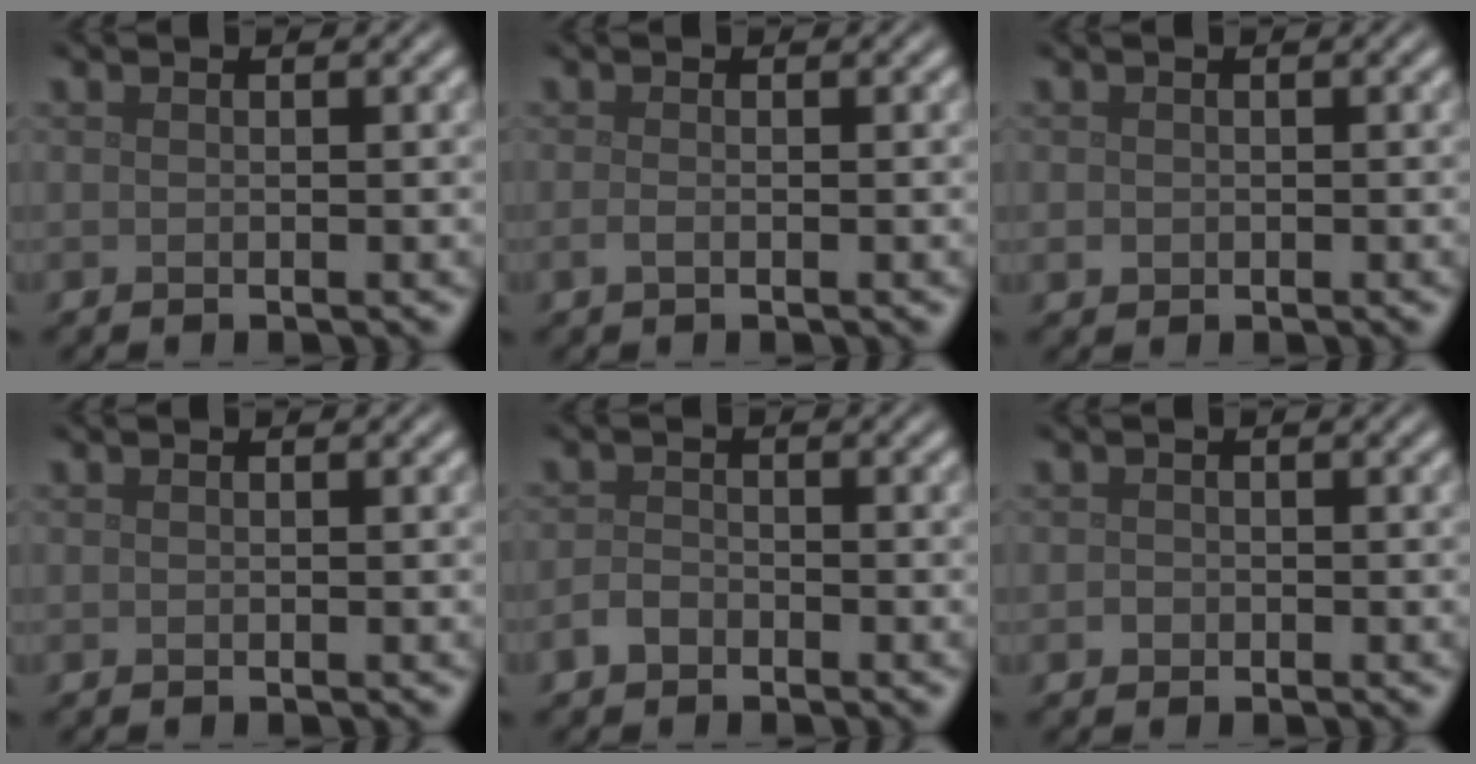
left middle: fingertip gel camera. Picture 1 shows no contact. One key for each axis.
{"total": 0.8, "fx": -0.3, "fy": 0.3, "fz": 0.6, "tx": -0.015, "ty": -0.002, "tz": -0.008}
{"total": 0.7, "fx": -0.1, "fy": 0.7, "fz": 0.2, "tx": -0.001, "ty": -0.005, "tz": -0.004}
{"total": 0.0}
{"total": 1.6, "fx": -1.1, "fy": 1.0, "fz": 0.6, "tx": -0.010, "ty": 0.002, "tz": -0.025}
{"total": 0.7, "fx": -0.3, "fy": 0.6, "fz": 0.1, "tx": 0.000, "ty": -0.003, "tz": -0.007}